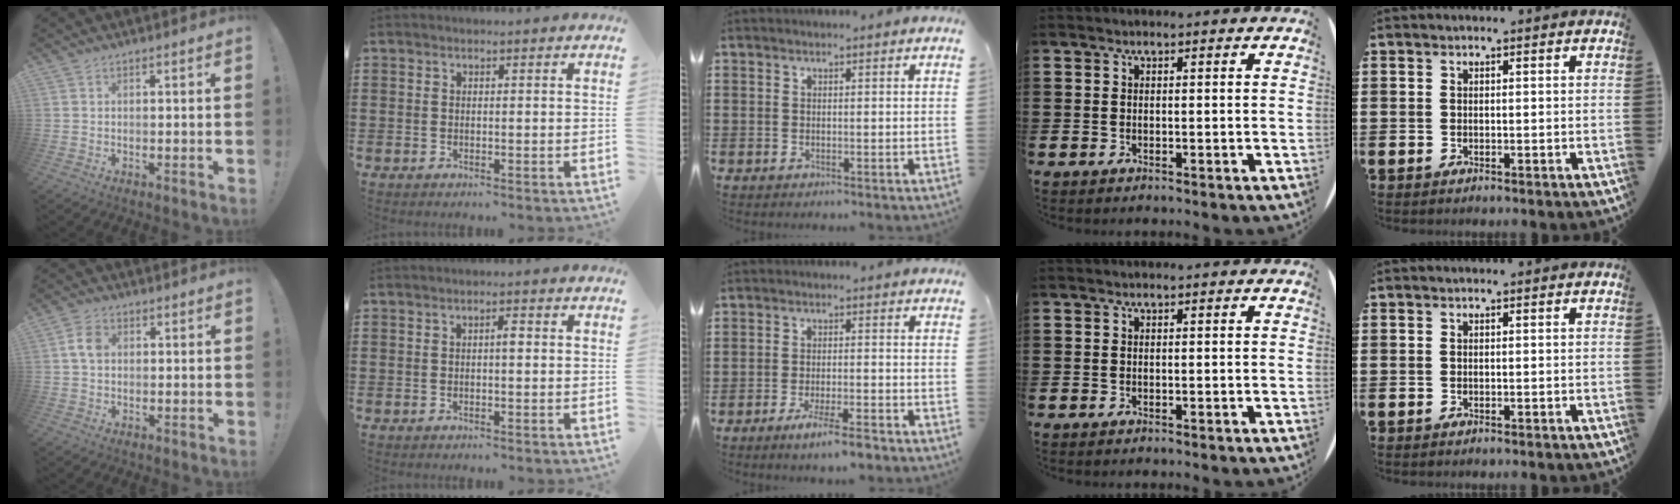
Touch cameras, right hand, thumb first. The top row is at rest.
{"thumb": {"total": 5.3, "force": [0.6, 3.8, 3.6], "torque": [-0.059, 0.005, 0.010]}, "index": {"total": 1.4, "force": [-0.1, 0.3, 1.3], "torque": [-0.025, 0.002, -0.002]}, "middle": {"total": 4.9, "force": [-3.6, 0.3, 3.2], "torque": [-0.058, -0.006, -0.063]}}